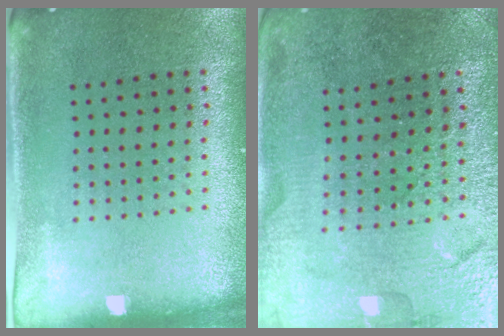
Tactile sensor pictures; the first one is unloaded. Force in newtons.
{"total": 3.1, "press": 3.1, "slide": 0.0}